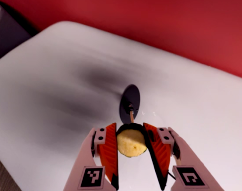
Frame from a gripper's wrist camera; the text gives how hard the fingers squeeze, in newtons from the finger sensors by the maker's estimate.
{"total": 11.6, "left": 12.2, "right": 10.9}